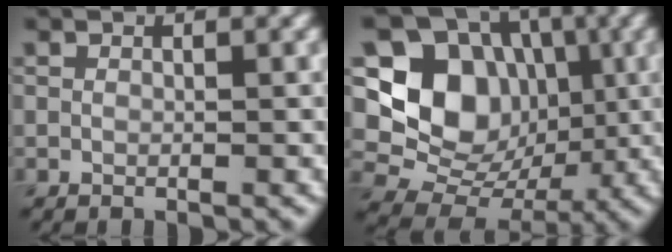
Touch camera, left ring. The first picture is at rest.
{"total": 9.5, "force": [1.3, 8.1, 4.8], "torque": [-0.073, -0.016, 0.008]}